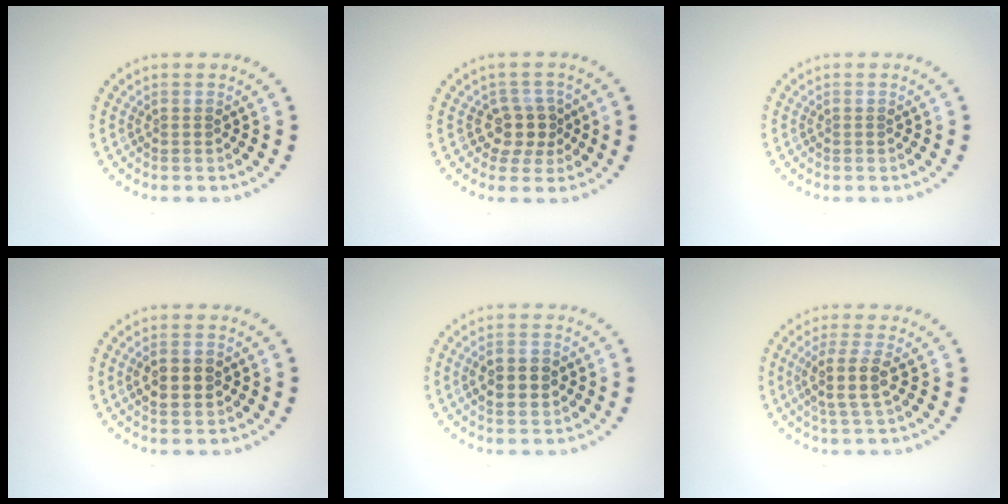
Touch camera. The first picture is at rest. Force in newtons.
{"total": 2.5, "press": 2.1, "slide": 1.5}
{"total": 0.0}
{"total": 2.7, "press": 2.7, "slide": 0.3}
{"total": 3.8, "press": 3.8, "slide": 0.1}
{"total": 2.9, "press": 2.3, "slide": 1.7}